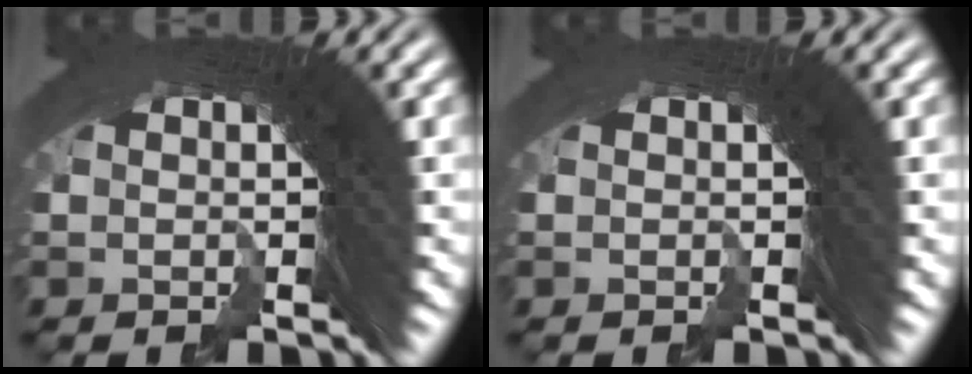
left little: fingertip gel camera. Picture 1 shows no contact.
{"total": 0.0}